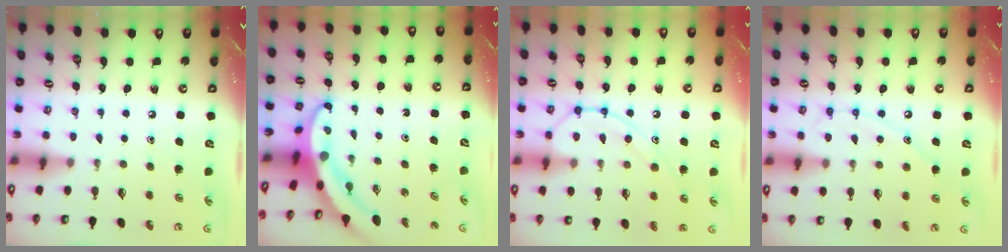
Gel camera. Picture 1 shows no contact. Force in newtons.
{"total": 4.5, "press": 4.5, "slide": 0.5}
{"total": 13.2, "press": 13.2, "slide": 1.2}
{"total": 9.5, "press": 9.4, "slide": 0.8}